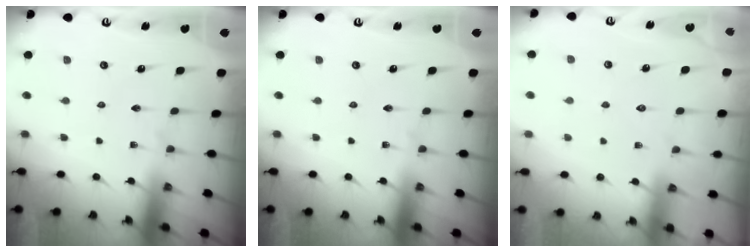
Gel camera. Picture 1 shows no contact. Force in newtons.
{"total": 0.0}
{"total": 3.7, "press": 3.6, "slide": 0.5}